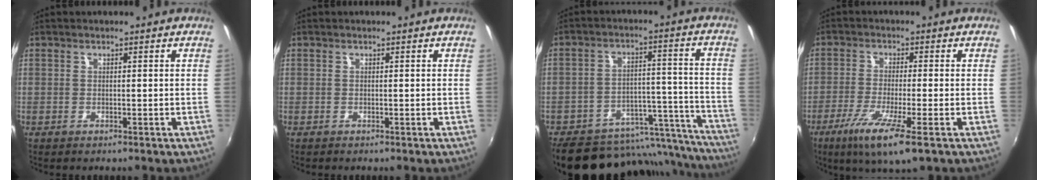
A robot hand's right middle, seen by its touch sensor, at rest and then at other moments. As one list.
[{"total": 0.0}, {"total": 22.6, "force": [-18.4, 10.5, 7.8], "torque": [-0.138, 0.050, -0.225]}, {"total": 9.6, "force": [-5.1, 0.7, 8.1], "torque": [-0.172, -0.031, -0.091]}]